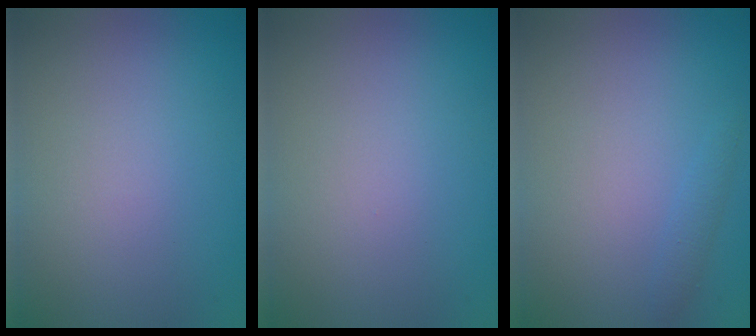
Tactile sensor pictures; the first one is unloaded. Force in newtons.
{"total": 0.0}
{"total": 0.9, "press": 0.9, "slide": 0.1}